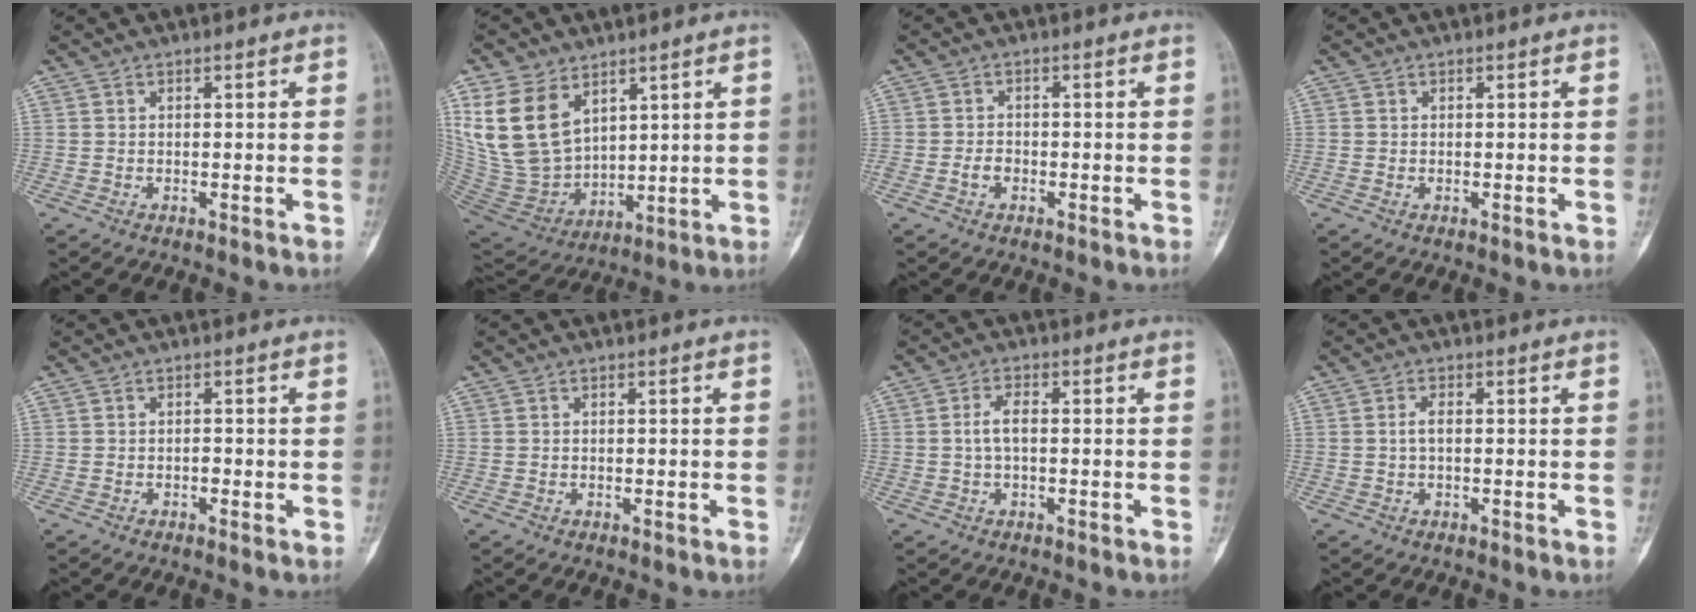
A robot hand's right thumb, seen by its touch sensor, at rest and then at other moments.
{"total": 16.3, "force": [7.6, 10.6, 9.8], "torque": [-0.171, -0.039, 0.173]}
{"total": 2.0, "force": [-0.8, 1.4, 1.2], "torque": [-0.019, 0.008, -0.015]}
{"total": 0.0}
{"total": 1.4, "force": [-0.4, 0.7, 1.1], "torque": [-0.012, 0.002, -0.007]}
{"total": 0.0}
{"total": 3.3, "force": [0.0, 1.5, 2.9], "torque": [-0.061, 0.011, -0.002]}
{"total": 1.7, "force": [0.0, 0.8, 1.5], "torque": [-0.029, 0.006, 0.000]}